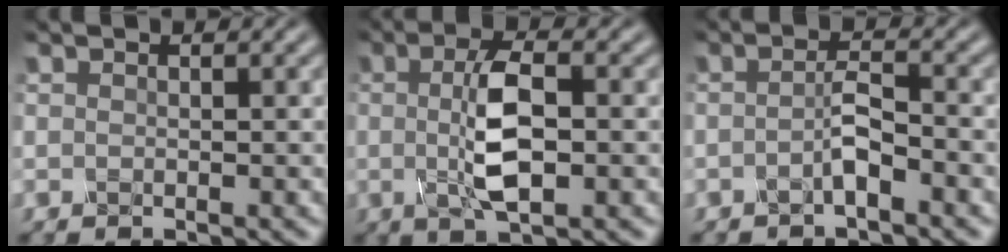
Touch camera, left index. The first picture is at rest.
{"total": 4.5, "force": [0.1, 1.3, 4.3], "torque": [-0.090, 0.005, 0.000]}
{"total": 1.7, "force": [-0.9, 0.0, 1.4], "torque": [-0.030, 0.012, -0.023]}